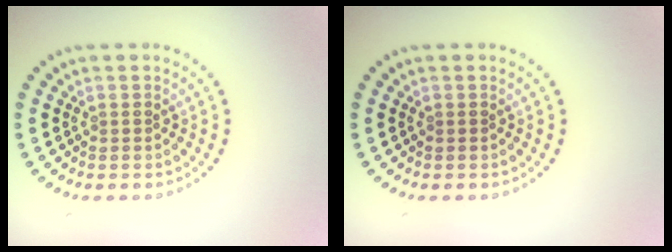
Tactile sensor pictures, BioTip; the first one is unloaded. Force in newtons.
{"total": 0.0}